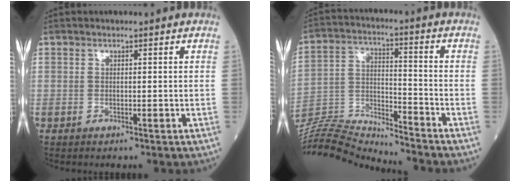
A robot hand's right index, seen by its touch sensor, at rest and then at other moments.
{"total": 15.3, "force": [-15.0, -0.8, 2.9], "torque": [-0.062, 0.020, -0.269]}